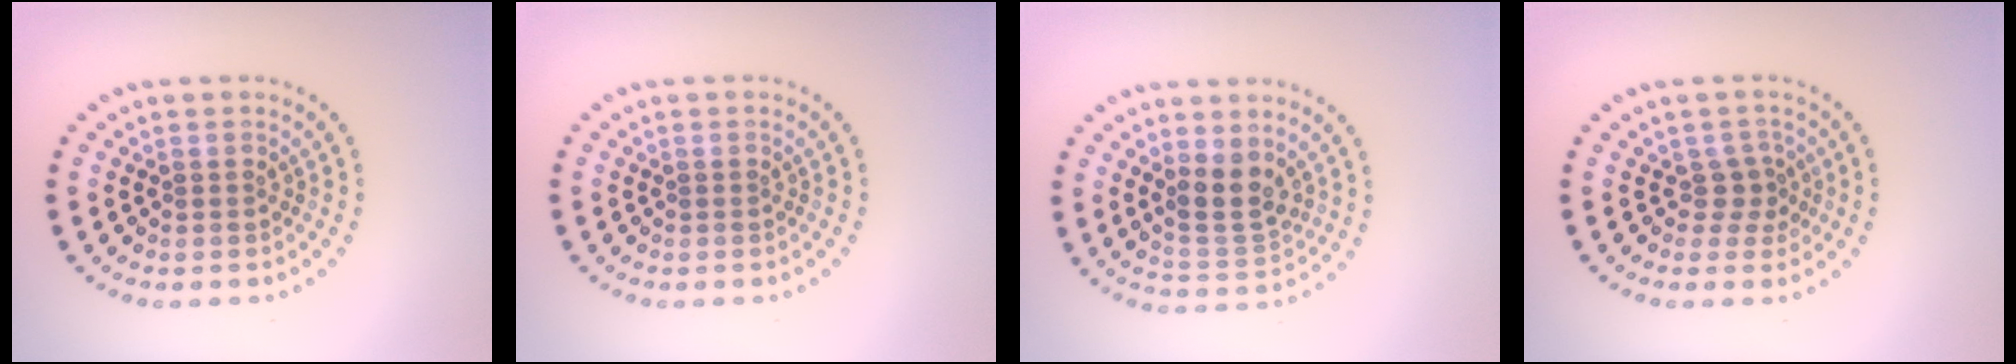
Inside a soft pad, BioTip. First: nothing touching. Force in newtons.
{"total": 0.0}
{"total": 3.3, "press": 3.0, "slide": 1.4}
{"total": 1.9, "press": 1.2, "slide": 1.5}